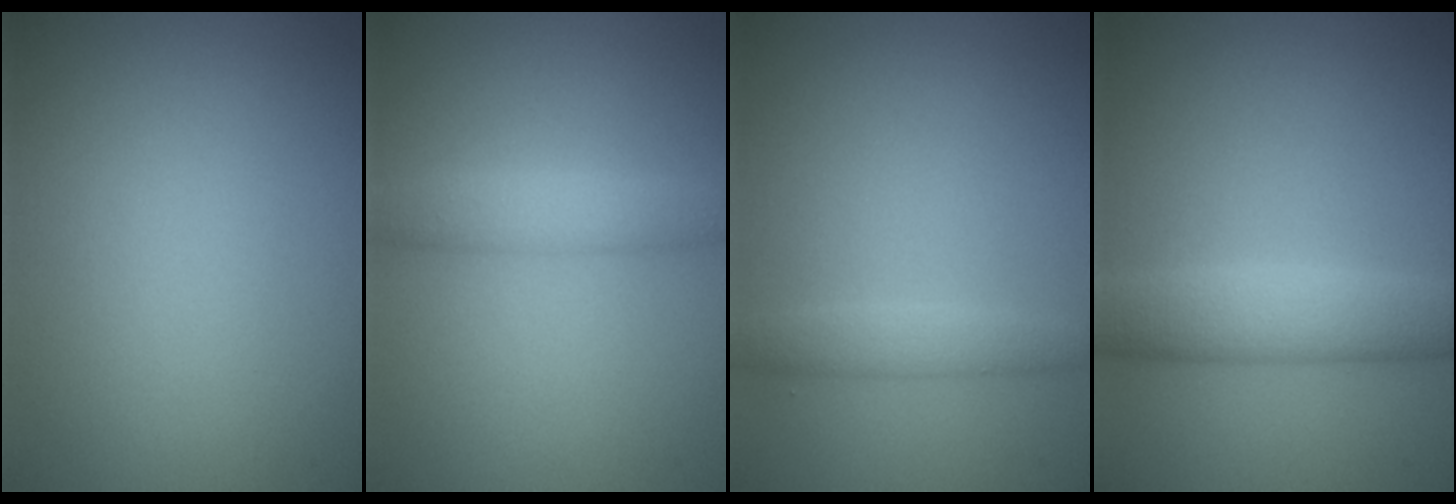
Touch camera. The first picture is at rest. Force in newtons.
{"total": 2.6, "press": 2.6, "slide": 0.1}
{"total": 1.9, "press": 1.8, "slide": 0.1}
{"total": 4.5, "press": 4.5, "slide": 0.0}